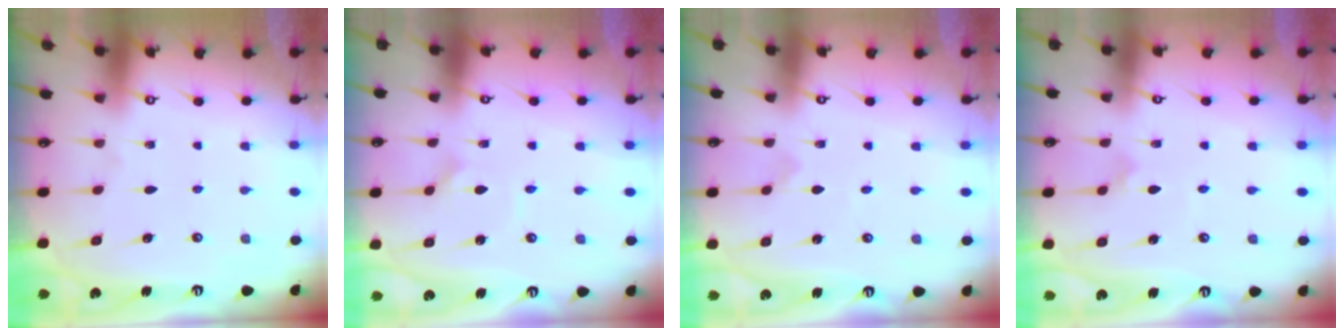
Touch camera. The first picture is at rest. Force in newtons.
{"total": 2.2, "press": 2.2, "slide": 0.4}
{"total": 0.0}
{"total": 2.7, "press": 2.6, "slide": 0.5}